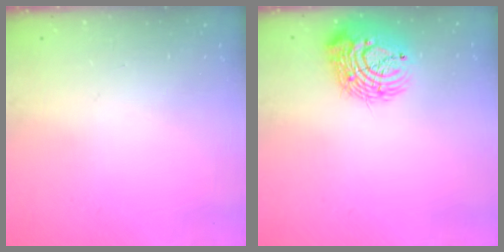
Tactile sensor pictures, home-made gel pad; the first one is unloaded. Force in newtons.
{"total": 12.5, "press": 12.4, "slide": 1.4}